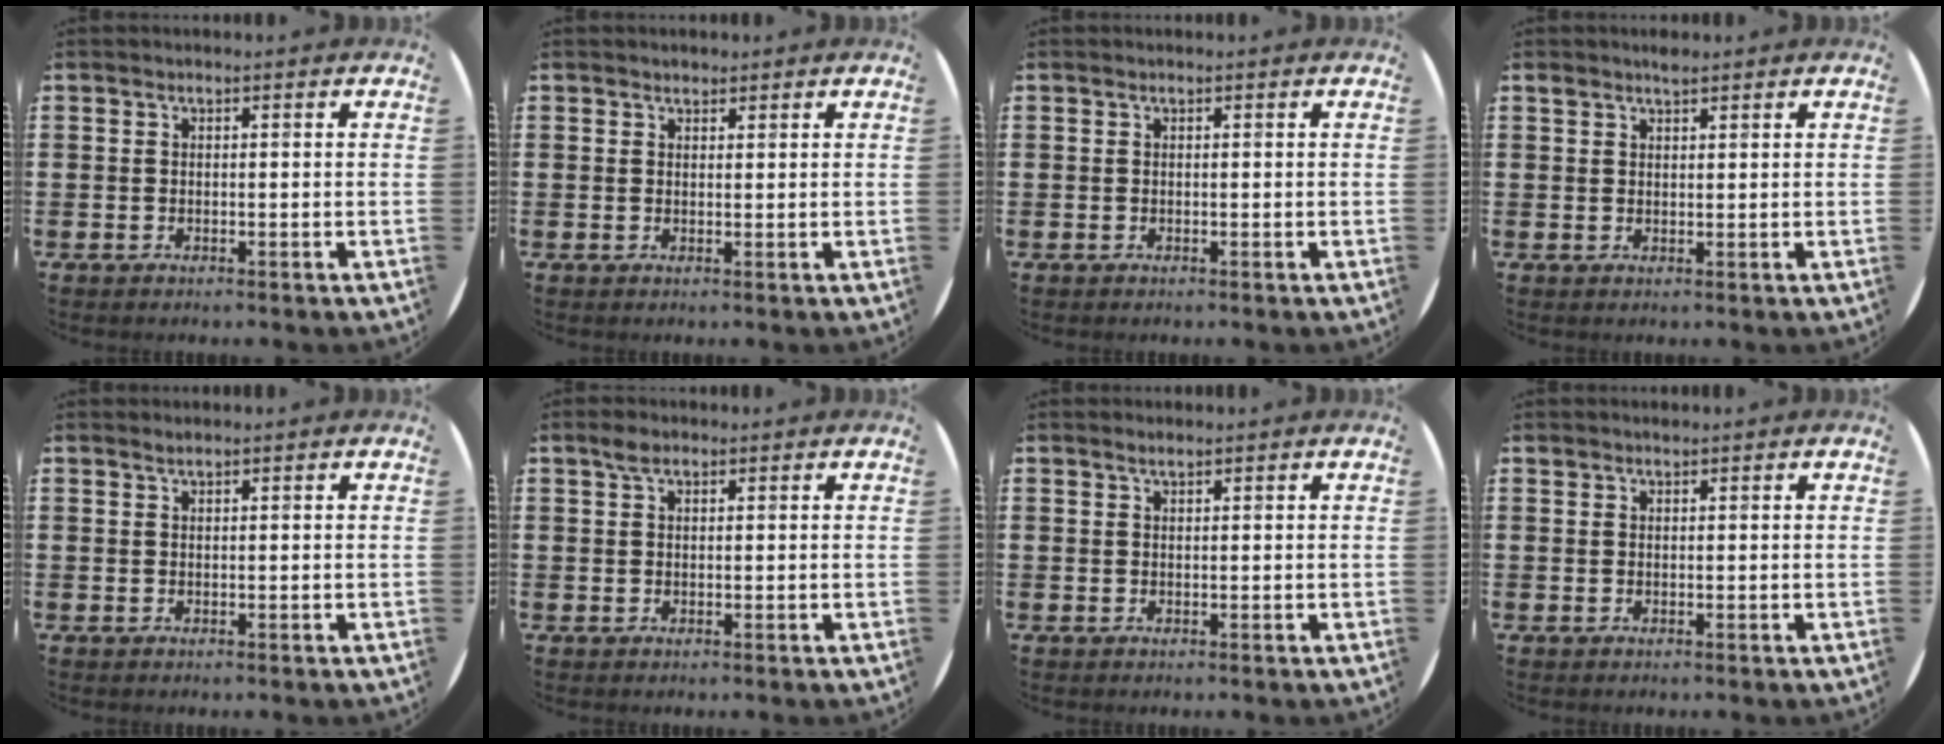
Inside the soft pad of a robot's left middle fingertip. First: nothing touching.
{"total": 1.1, "force": [1.1, 0.3, 0.0], "torque": [0.007, -0.002, 0.019]}
{"total": 0.0}
{"total": 1.5, "force": [1.4, 0.3, 0.4], "torque": [-0.002, -0.002, 0.024]}
{"total": 0.7, "force": [0.6, -0.1, 0.2], "torque": [-0.003, -0.001, 0.012]}
{"total": 1.9, "force": [1.3, 1.0, 0.9], "torque": [-0.013, 0.002, 0.022]}
{"total": 0.9, "force": [0.9, 0.0, 0.4], "torque": [-0.008, 0.000, 0.016]}
{"total": 0.5, "force": [0.5, 0.1, -0.1], "torque": [0.001, 0.003, 0.010]}